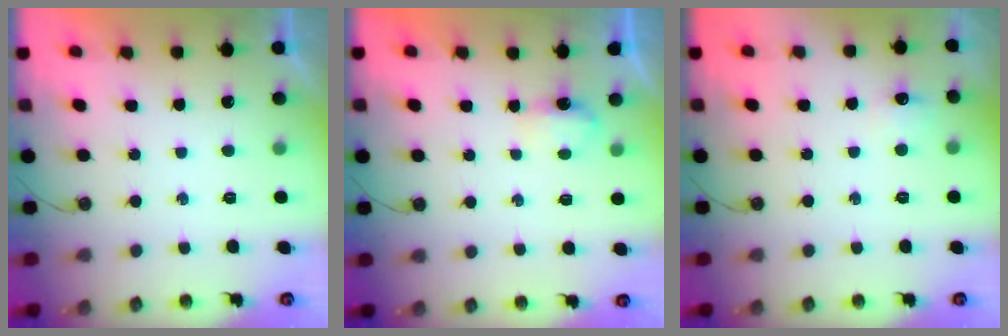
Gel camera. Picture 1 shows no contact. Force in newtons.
{"total": 3.9, "press": 3.8, "slide": 0.6}
{"total": 6.0, "press": 6.0, "slide": 0.8}